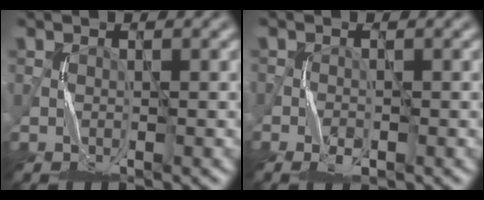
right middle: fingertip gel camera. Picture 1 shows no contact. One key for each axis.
{"total": 1.5, "fx": -1.0, "fy": 0.7, "fz": 0.7, "tx": -0.018, "ty": -0.005, "tz": -0.019}